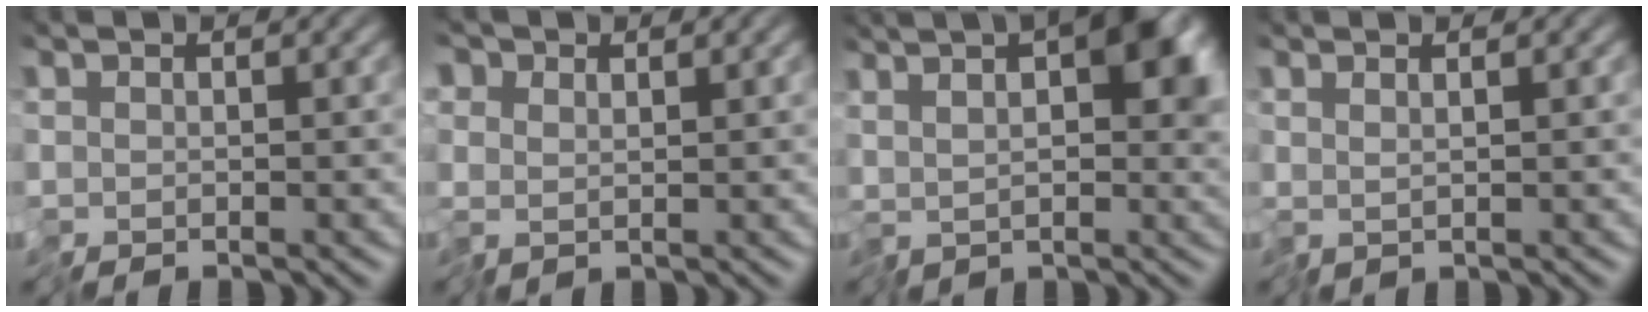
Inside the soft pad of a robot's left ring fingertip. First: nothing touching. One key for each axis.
{"total": 1.7, "fx": 1.1, "fy": 1.3, "fz": 0.4, "tx": -0.010, "ty": 0.006, "tz": 0.019}
{"total": 7.8, "fx": 2.8, "fy": 3.0, "fz": 6.7, "tx": -0.105, "ty": 0.010, "tz": 0.044}
{"total": 0.8, "fx": 0.5, "fy": -0.6, "fz": 0.0, "tx": 0.000, "ty": 0.002, "tz": 0.015}